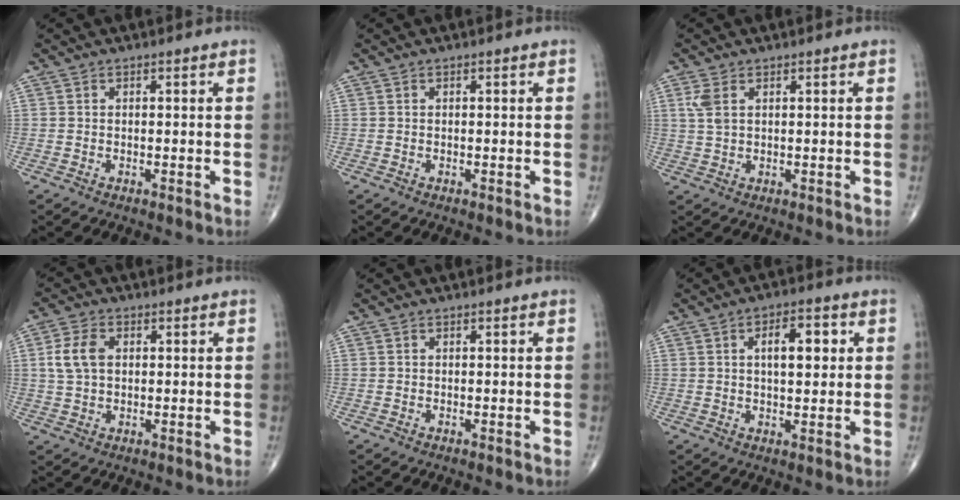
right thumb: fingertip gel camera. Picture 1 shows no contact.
{"total": 0.0}
{"total": 3.3, "force": [1.3, 1.7, 2.5], "torque": [-0.060, 0.007, 0.034]}
{"total": 6.1, "force": [1.1, 4.0, 4.4], "torque": [-0.094, 0.005, 0.020]}
{"total": 0.0}
{"total": 7.6, "force": [1.9, 3.5, 6.4], "torque": [-0.079, 0.003, 0.028]}